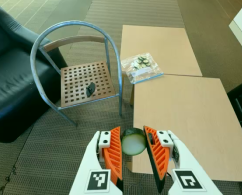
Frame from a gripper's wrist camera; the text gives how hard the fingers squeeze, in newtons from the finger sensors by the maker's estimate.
{"total": 11.7, "left": 12.1, "right": 11.4}